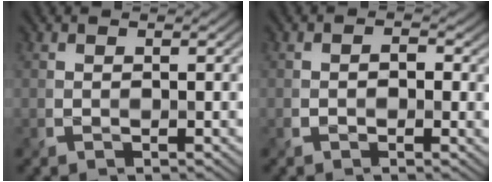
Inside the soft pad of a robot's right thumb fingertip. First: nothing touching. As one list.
[{"total": 2.2, "force": [-0.1, 1.8, 1.3], "torque": [-0.015, -0.004, 0.001]}]